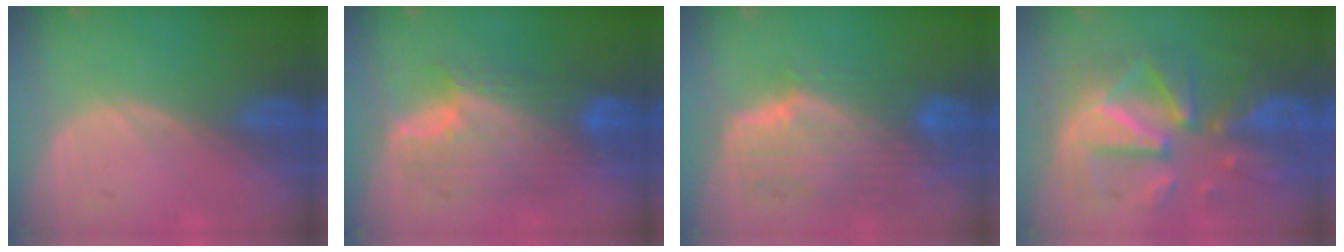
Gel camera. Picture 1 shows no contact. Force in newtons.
{"total": 9.1, "press": 9.0, "slide": 0.5}
{"total": 10.2, "press": 9.0, "slide": 4.8}
{"total": 12.3, "press": 12.3, "slide": 1.1}